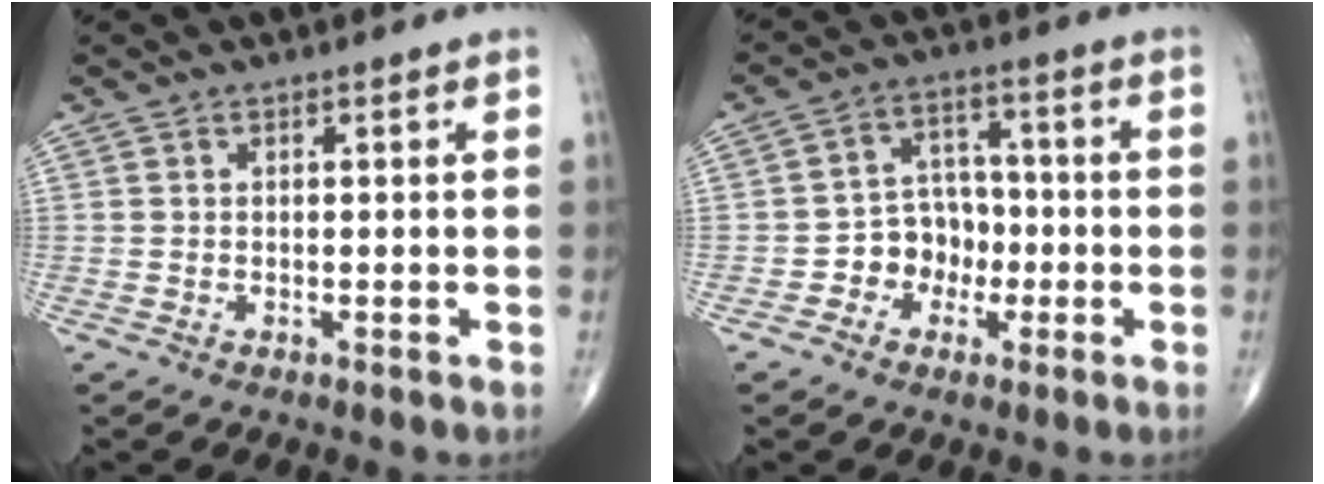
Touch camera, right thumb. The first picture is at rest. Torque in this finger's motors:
{"motor_torque": [0.59, 0.18, 0.41, -0.20, 0.00]}